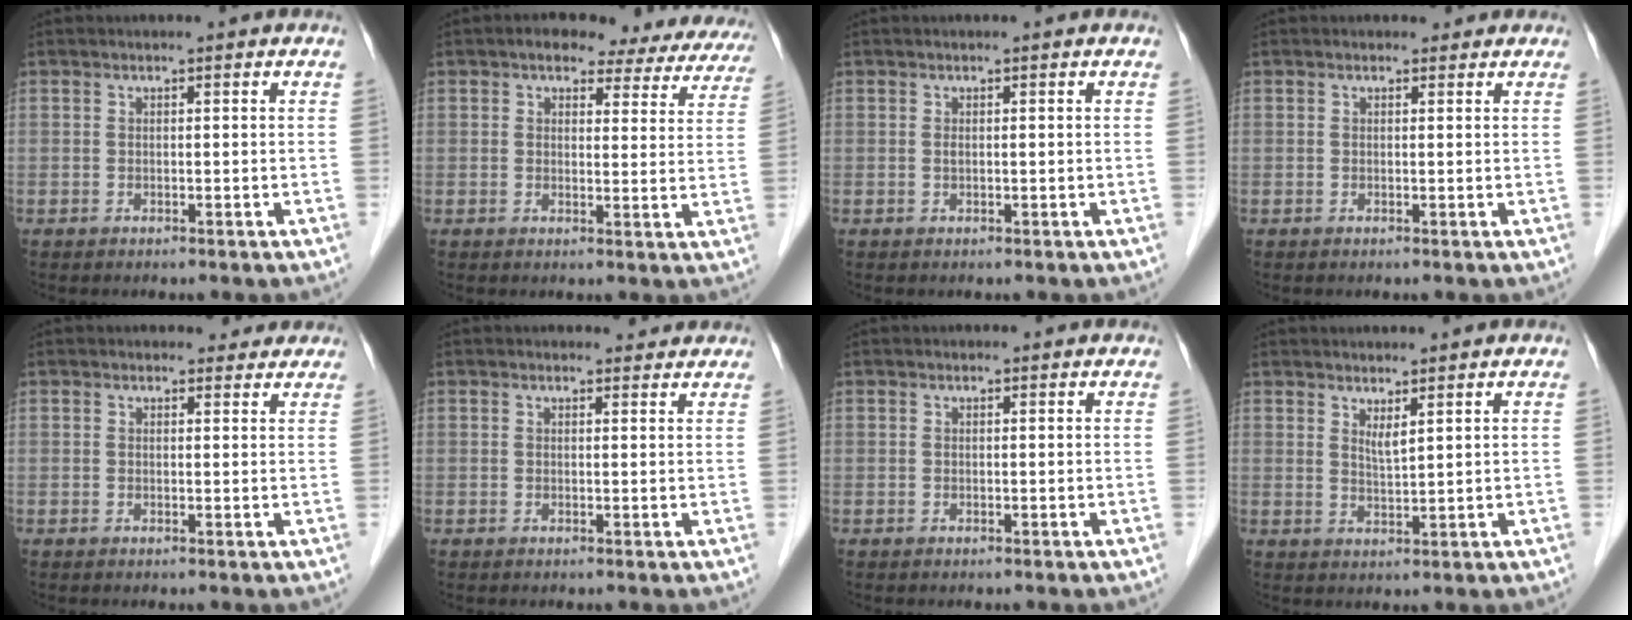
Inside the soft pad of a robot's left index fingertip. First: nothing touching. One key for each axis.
{"total": 13.4, "fx": 11.0, "fy": 5.6, "fz": 5.4, "tx": -0.037, "ty": 0.017, "tz": 0.103}
{"total": 0.6, "fx": 0.0, "fy": 0.1, "fz": 0.6, "tx": -0.013, "ty": 0.001, "tz": 0.000}
{"total": 1.1, "fx": 0.9, "fy": 0.6, "fz": 0.1, "tx": -0.002, "ty": 0.001, "tz": 0.008}
{"total": 2.7, "fx": 2.4, "fy": 1.2, "fz": 0.1, "tx": 0.003, "ty": 0.001, "tz": 0.020}
{"total": 2.2, "fx": 2.0, "fy": 0.8, "fz": 0.1, "tx": -0.003, "ty": 0.000, "tz": 0.019}
{"total": 0.0}
{"total": 2.0, "fx": 1.4, "fy": 0.0, "fz": 1.4, "tx": -0.030, "ty": -0.010, "tz": 0.031}